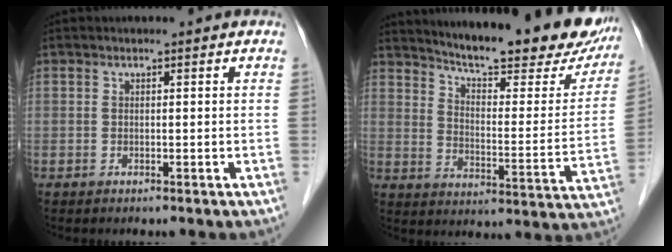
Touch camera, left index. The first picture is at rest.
{"total": 24.1, "force": [20.9, 4.3, 11.3], "torque": [-0.158, -0.051, 0.266]}